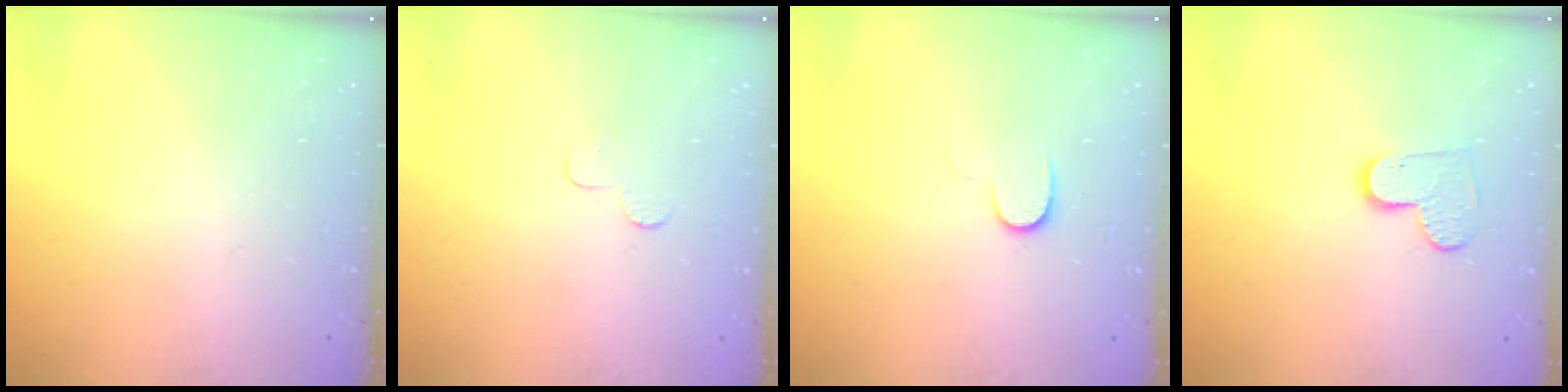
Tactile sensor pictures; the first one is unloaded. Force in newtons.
{"total": 3.7, "press": 3.7, "slide": 0.4}
{"total": 6.8, "press": 6.7, "slide": 1.0}
{"total": 7.5, "press": 7.5, "slide": 0.5}